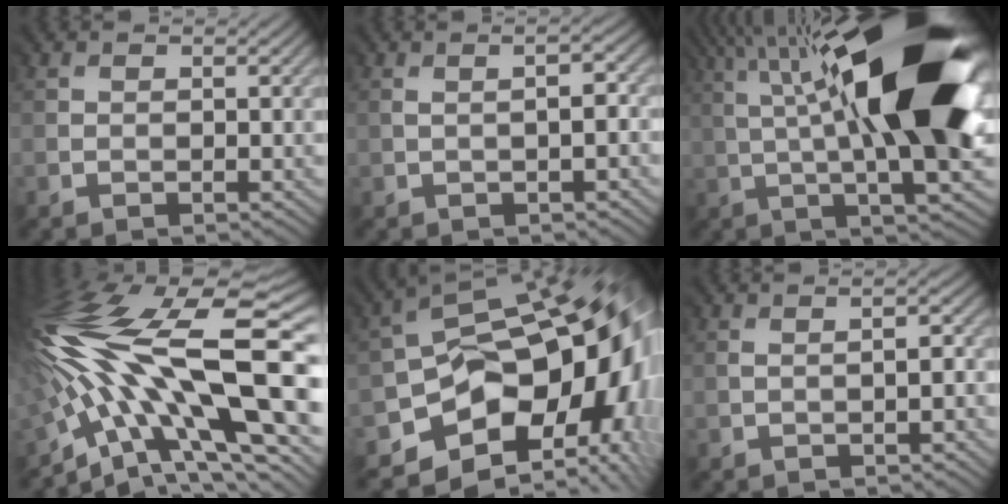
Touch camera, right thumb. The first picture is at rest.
{"total": 2.0, "force": [-0.2, 0.1, 1.9], "torque": [-0.028, 0.003, 0.002]}
{"total": 20.0, "force": [4.8, 4.8, 18.8], "torque": [-0.305, 0.046, 0.086]}
{"total": 20.1, "force": [-1.5, 7.6, 18.5], "torque": [-0.344, -0.001, -0.030]}
{"total": 16.3, "force": [-3.8, 11.1, 11.3], "torque": [-0.180, -0.032, -0.058]}
{"total": 1.6, "force": [-0.6, -0.1, 1.5], "torque": [-0.023, 0.002, -0.005]}